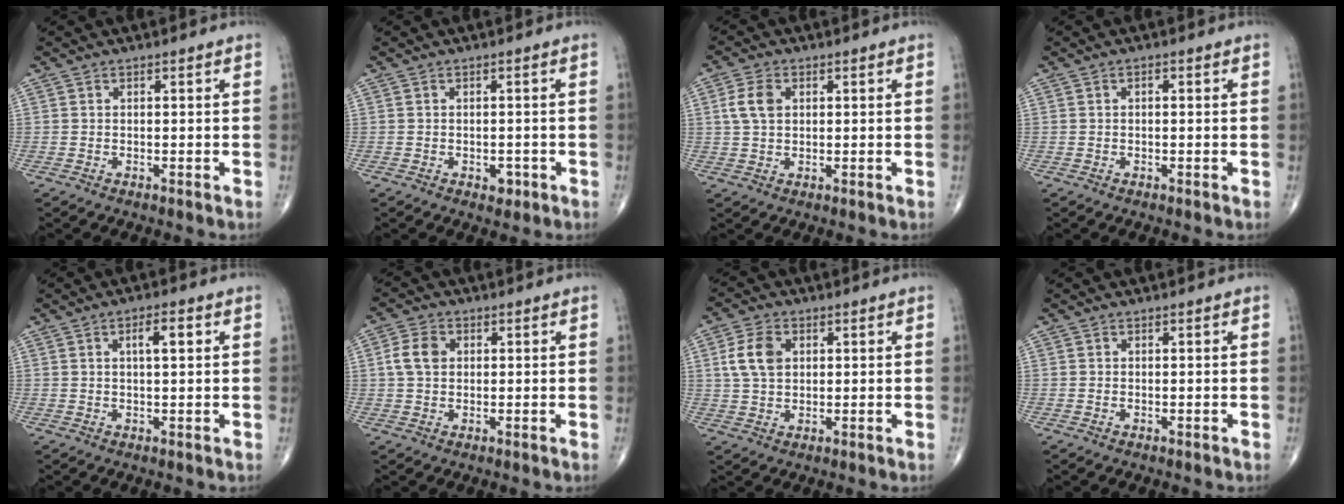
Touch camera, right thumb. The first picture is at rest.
{"total": 1.9, "force": [-0.8, 1.3, 1.1], "torque": [-0.006, 0.002, -0.009]}
{"total": 4.8, "force": [1.2, 3.3, 3.4], "torque": [-0.068, 0.002, 0.021]}
{"total": 0.7, "force": [0.1, 0.3, 0.6], "torque": [-0.011, 0.001, 0.000]}
{"total": 3.9, "force": [1.2, 1.2, 3.5], "torque": [-0.055, 0.003, 0.017]}
{"total": 5.0, "force": [0.9, 3.7, 3.3], "torque": [-0.062, 0.005, 0.013]}
{"total": 6.8, "force": [1.7, 4.7, 4.6], "torque": [-0.084, 0.000, 0.031]}
{"total": 0.0}